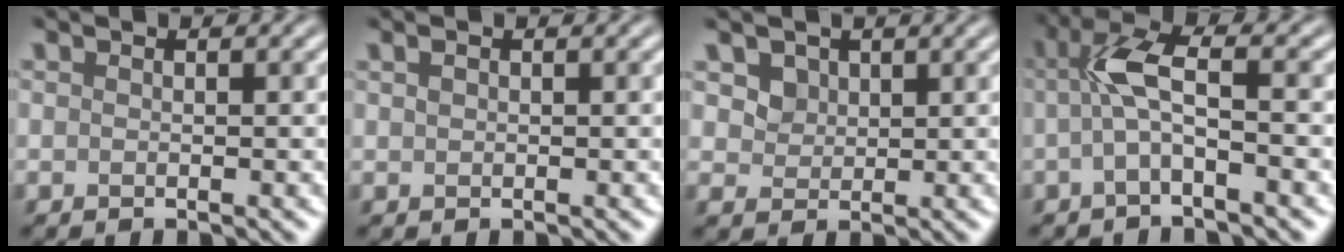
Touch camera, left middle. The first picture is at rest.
{"total": 0.6, "force": [0.3, 0.3, 0.4], "torque": [-0.012, 0.004, 0.006]}
{"total": 2.4, "force": [1.4, 1.7, 0.9], "torque": [-0.032, -0.008, 0.040]}
{"total": 3.6, "force": [-0.6, 0.6, 3.5], "torque": [-0.078, 0.015, -0.017]}